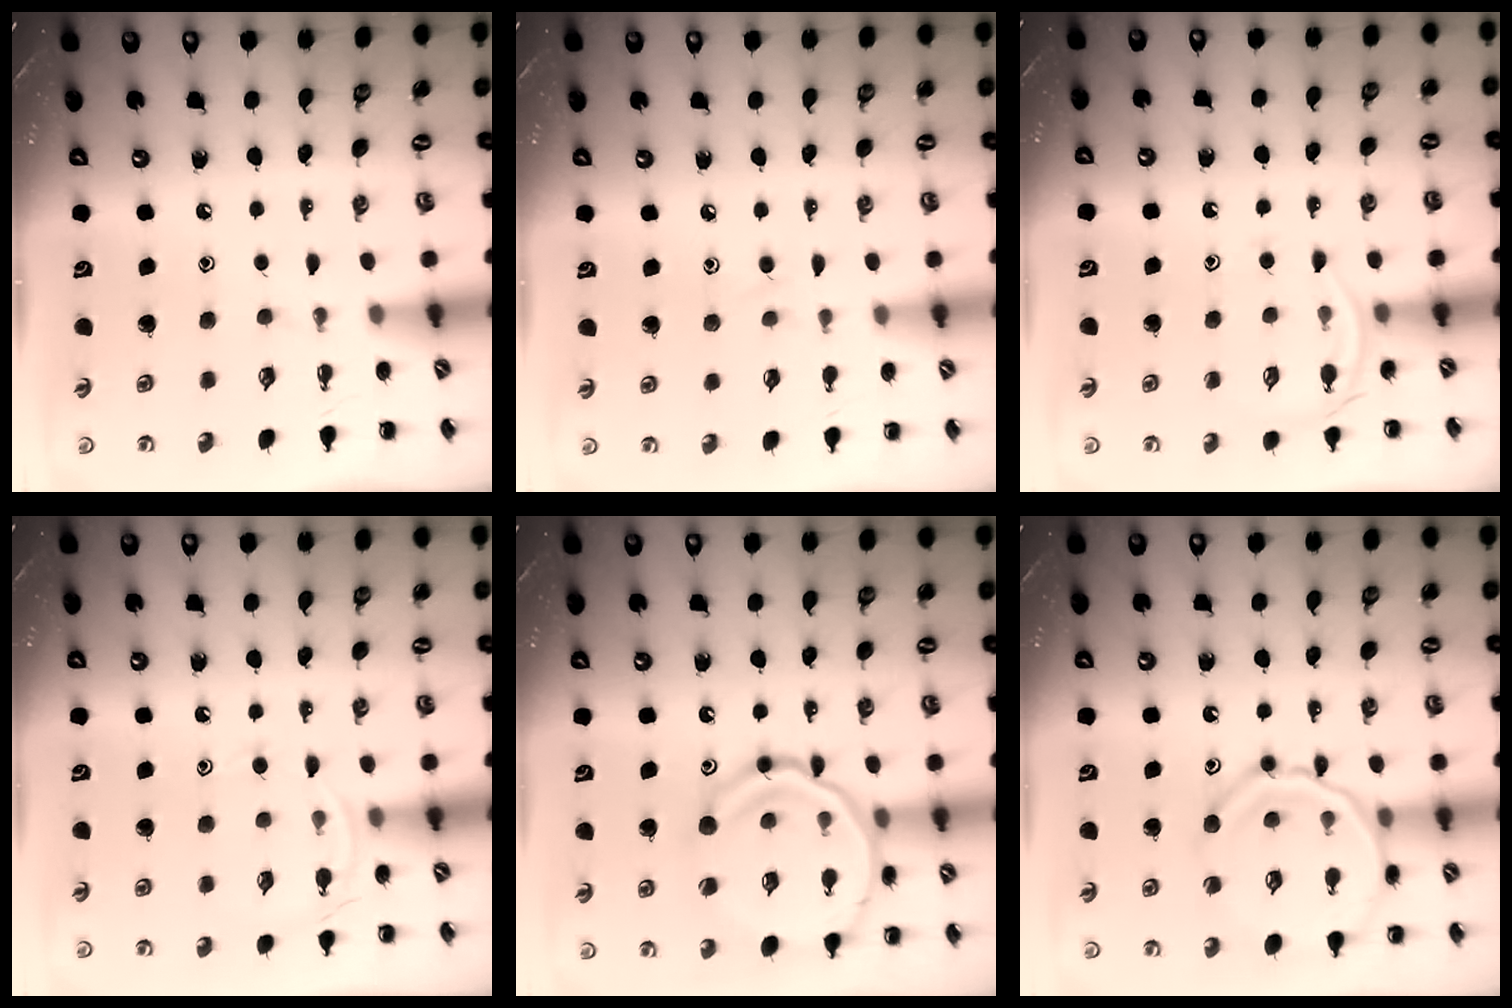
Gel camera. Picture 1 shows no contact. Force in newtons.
{"total": 6.5, "press": 6.1, "slide": 2.3}
{"total": 5.2, "press": 5.0, "slide": 1.4}
{"total": 7.1, "press": 6.8, "slide": 2.0}
{"total": 17.8, "press": 17.7, "slide": 1.9}
{"total": 15.6, "press": 15.5, "slide": 2.0}